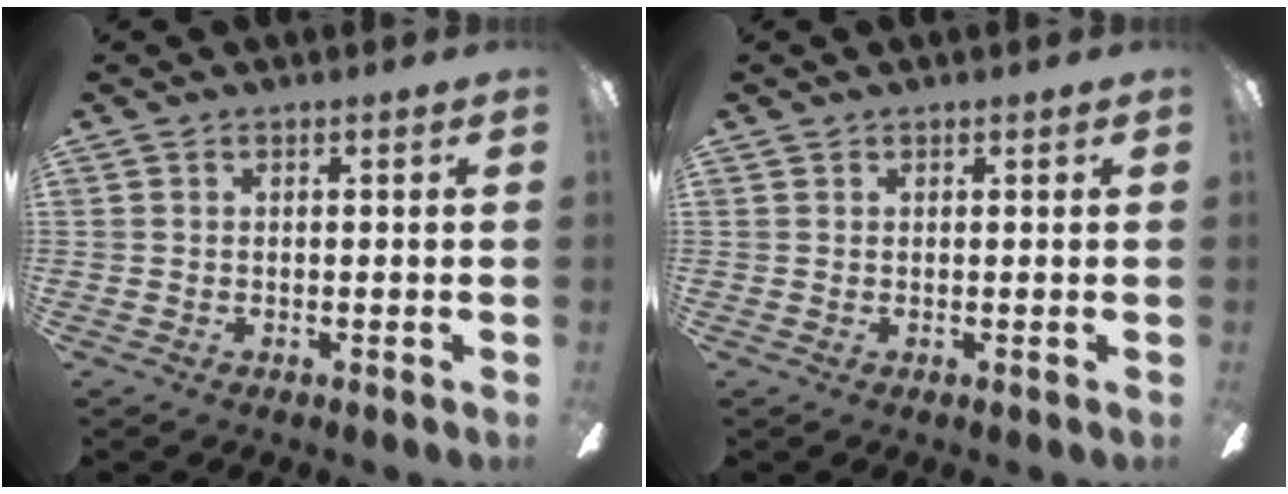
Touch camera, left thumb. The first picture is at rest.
{"total": 0.6, "force": [0.5, 0.4, -0.1], "torque": [0.002, 0.002, 0.009]}